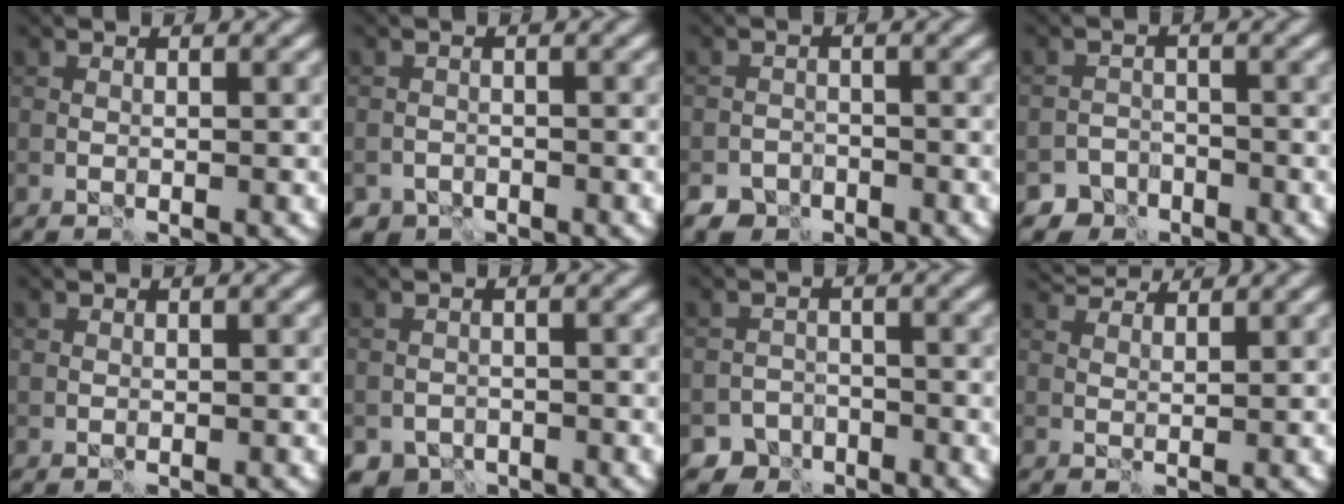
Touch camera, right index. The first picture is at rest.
{"total": 2.0, "force": [-1.8, 1.0, 0.1], "torque": [0.001, 0.004, -0.028]}
{"total": 4.8, "force": [-3.9, 2.8, 0.6], "torque": [0.017, -0.003, -0.061]}
{"total": 3.3, "force": [-2.6, 2.0, 0.0], "torque": [0.020, 0.001, -0.042]}
{"total": 0.5, "force": [0.2, 0.5, 0.0], "torque": [0.002, -0.001, 0.005]}
{"total": 2.8, "force": [-2.2, 1.6, 0.6], "torque": [-0.001, -0.003, -0.039]}
{"total": 3.4, "force": [-2.6, 2.2, 0.1], "torque": [0.018, 0.001, -0.041]}
{"total": 3.6, "force": [3.0, 1.0, 1.6], "torque": [-0.036, -0.006, 0.058]}